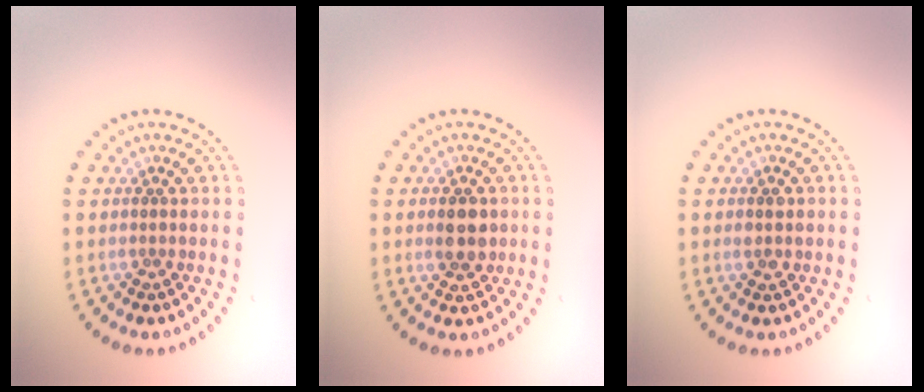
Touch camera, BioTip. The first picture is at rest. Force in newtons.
{"total": 2.6, "press": 2.6, "slide": 0.2}
{"total": 1.6, "press": 1.6, "slide": 0.1}